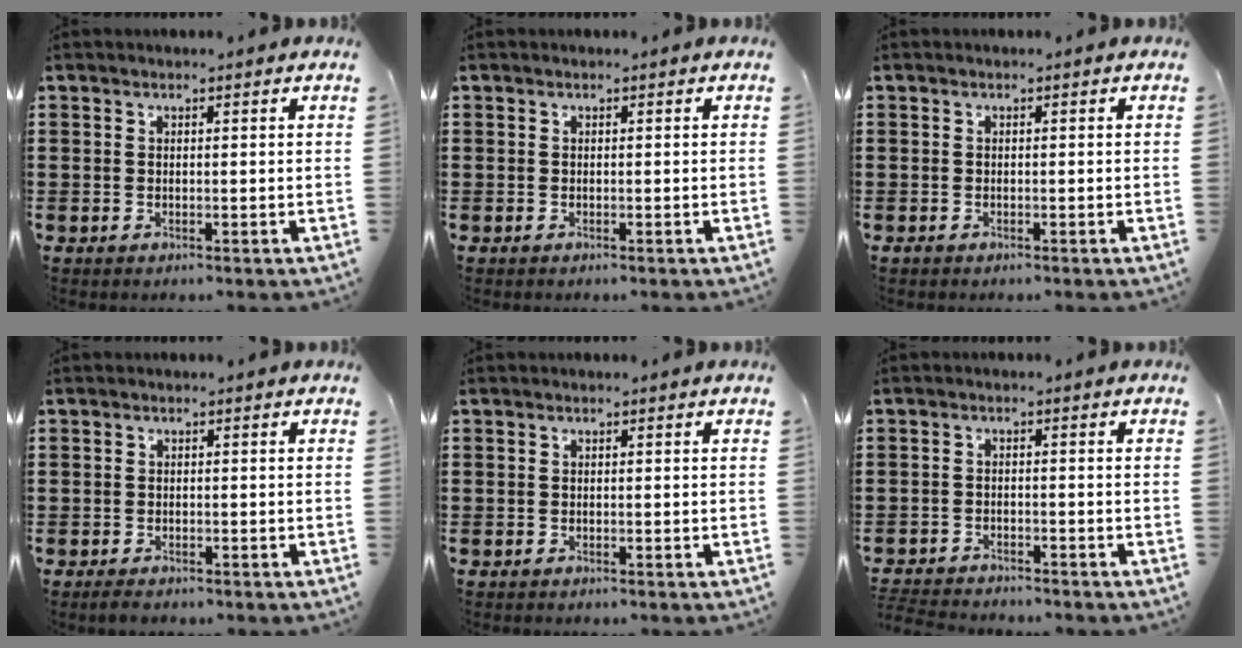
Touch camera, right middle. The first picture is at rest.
{"total": 0.0}
{"total": 0.6, "force": [-0.5, 0.3, 0.2], "torque": [-0.004, 0.000, -0.010]}
{"total": 1.4, "force": [-1.2, 0.6, 0.3], "torque": [-0.007, 0.004, -0.026]}
{"total": 0.5, "force": [-0.5, 0.1, 0.0], "torque": [-0.001, 0.002, -0.011]}
{"total": 2.9, "force": [-2.9, 0.3, -0.1], "torque": [-0.005, -0.001, -0.064]}